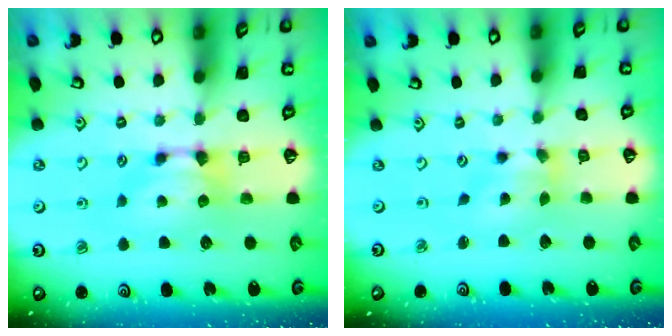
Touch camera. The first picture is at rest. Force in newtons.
{"total": 2.0, "press": 1.3, "slide": 1.5}